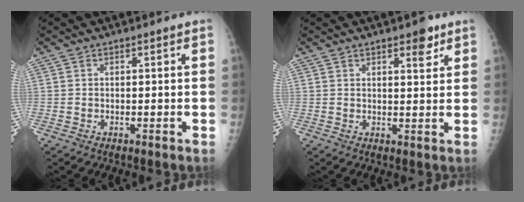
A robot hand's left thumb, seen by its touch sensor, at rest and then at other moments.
{"total": 4.1, "force": [2.6, 1.6, 2.7], "torque": [-0.022, -0.014, 0.033]}